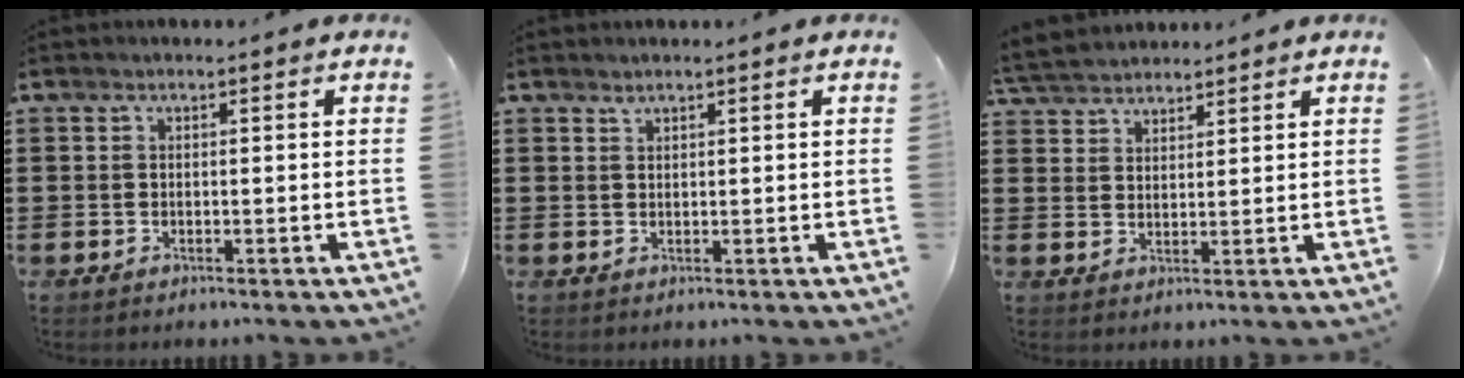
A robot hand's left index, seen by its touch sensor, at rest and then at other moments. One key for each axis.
{"total": 0.8, "fx": 0.7, "fy": 0.1, "fz": 0.2, "tx": -0.006, "ty": -0.001, "tz": 0.014}
{"total": 4.0, "fx": 3.9, "fy": 1.1, "fz": 0.4, "tx": -0.022, "ty": -0.005, "tz": 0.072}